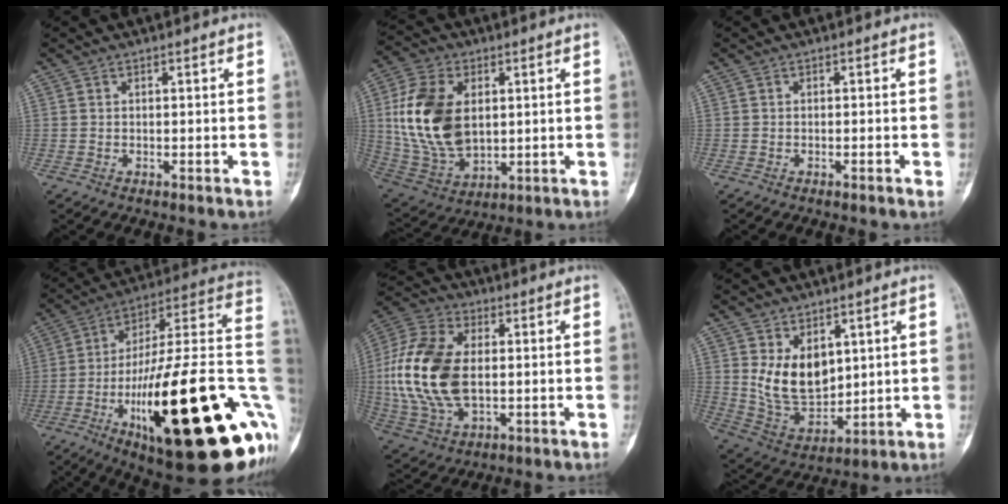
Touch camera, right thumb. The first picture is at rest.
{"total": 18.2, "force": [2.7, 11.5, 13.8], "torque": [-0.260, -0.011, 0.063]}
{"total": 0.9, "force": [-0.4, 0.0, 0.9], "torque": [-0.018, 0.000, -0.002]}
{"total": 38.3, "force": [-9.3, 10.5, 35.6], "torque": [-0.453, 0.036, -0.140]}
{"total": 19.4, "force": [0.4, 11.7, 15.5], "torque": [-0.326, 0.004, 0.012]}
{"total": 11.4, "force": [3.3, 7.7, 7.8], "torque": [-0.102, -0.032, 0.085]}